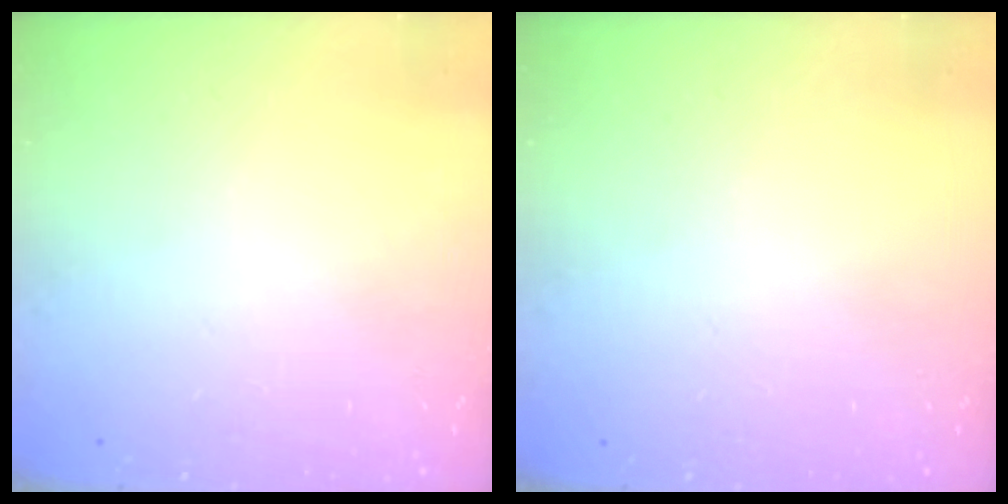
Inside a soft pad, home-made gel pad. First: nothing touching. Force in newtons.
{"total": 0.0}